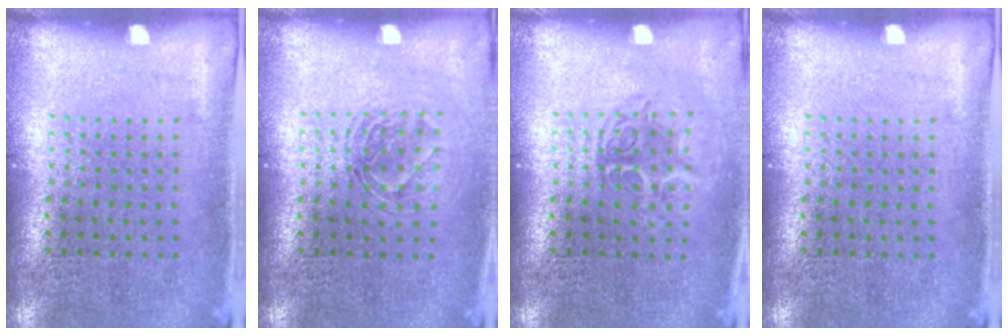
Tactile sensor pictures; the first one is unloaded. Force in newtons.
{"total": 1.2, "press": 1.1, "slide": 0.6}
{"total": 1.5, "press": 1.2, "slide": 0.8}
{"total": 0.0}